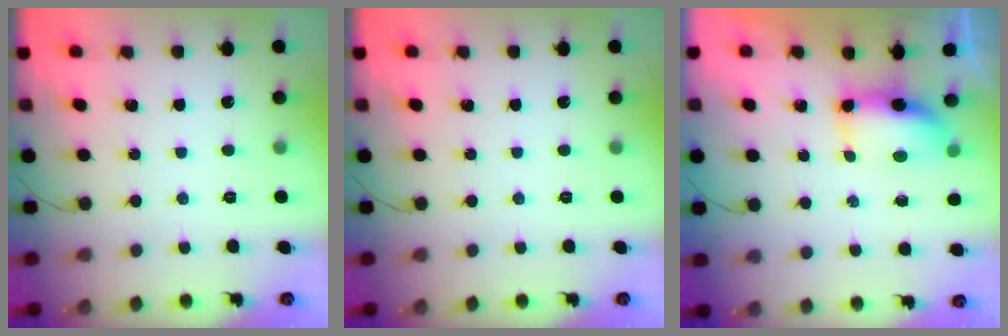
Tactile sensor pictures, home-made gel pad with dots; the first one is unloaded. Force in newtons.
{"total": 0.0}
{"total": 7.0, "press": 7.0, "slide": 0.5}